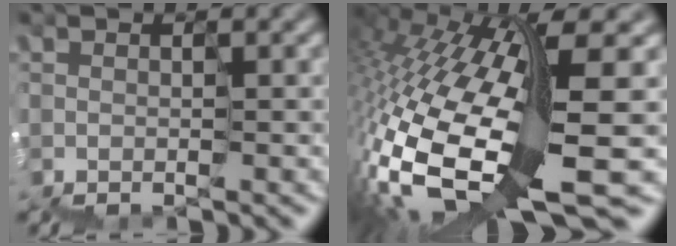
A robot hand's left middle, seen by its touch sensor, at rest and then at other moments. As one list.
[{"total": 13.6, "force": [-3.5, 3.9, 12.6], "torque": [-0.283, -0.015, -0.052]}]